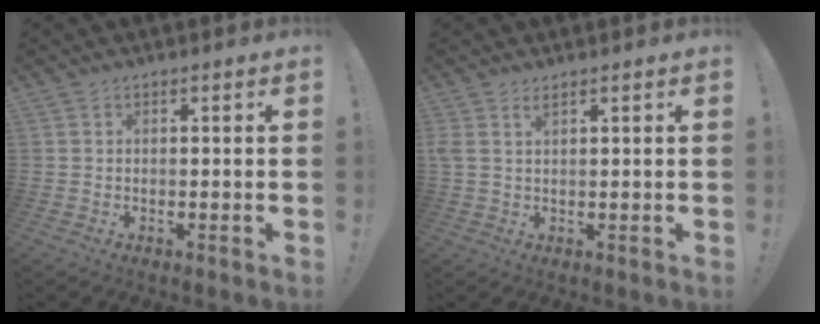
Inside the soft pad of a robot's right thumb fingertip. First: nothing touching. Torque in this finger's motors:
{"motor_torque": [0.14, -0.06, 0.28, -0.01, 0.15]}